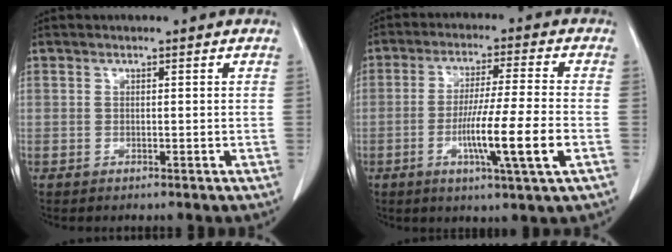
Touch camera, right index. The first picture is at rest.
{"total": 11.0, "force": [-3.2, -0.8, 10.5], "torque": [-0.187, -0.014, -0.057]}